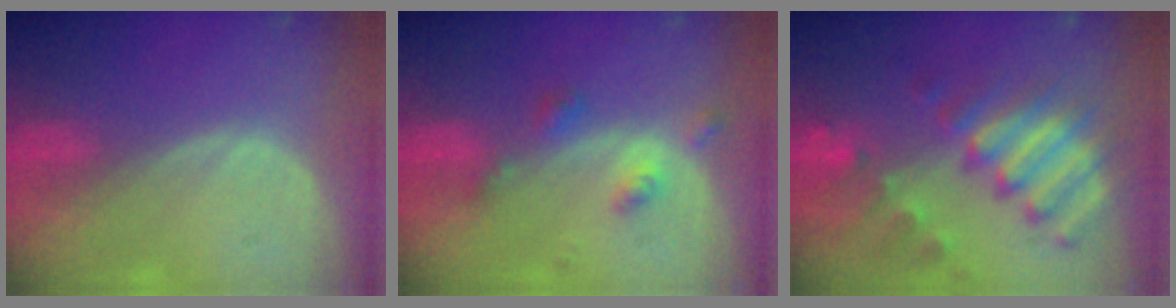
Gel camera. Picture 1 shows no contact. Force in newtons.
{"total": 4.4, "press": 3.9, "slide": 1.9}
{"total": 11.3, "press": 9.8, "slide": 5.8}